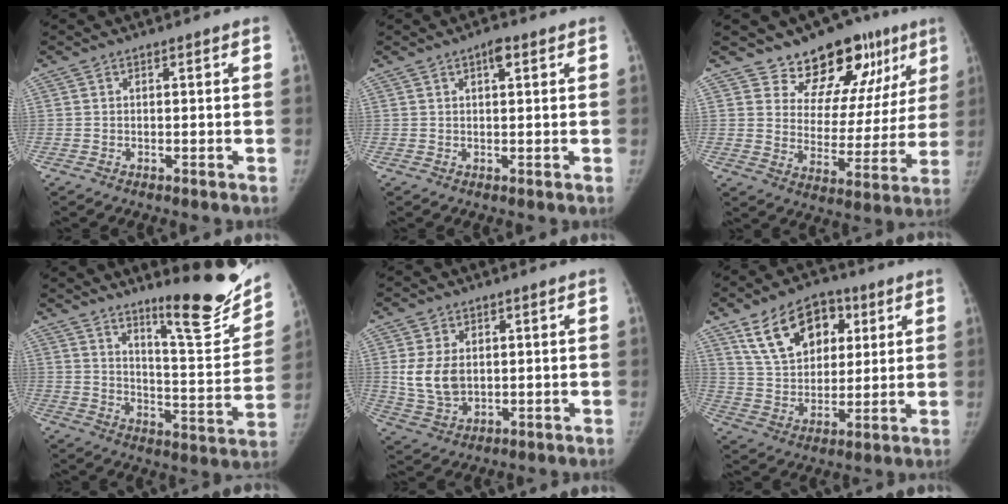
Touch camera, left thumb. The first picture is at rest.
{"total": 2.4, "force": [1.2, 0.9, 1.9], "torque": [-0.024, -0.001, 0.017]}
{"total": 16.4, "force": [11.4, 8.8, 7.9], "torque": [-0.036, -0.071, 0.160]}
{"total": 17.7, "force": [13.6, 2.5, 11.0], "torque": [-0.118, -0.115, 0.204]}
{"total": 7.9, "force": [1.1, 5.6, 5.6], "torque": [-0.094, -0.008, 0.034]}
{"total": 15.2, "force": [7.1, 10.1, 9.0], "torque": [-0.112, -0.018, 0.133]}